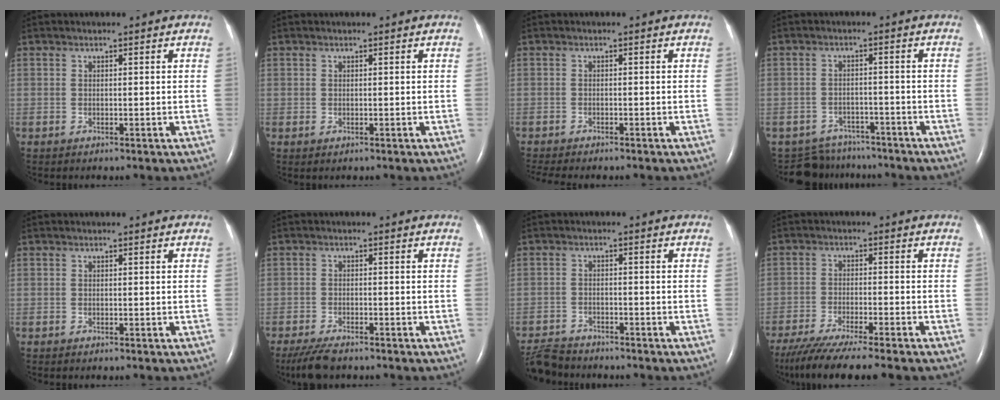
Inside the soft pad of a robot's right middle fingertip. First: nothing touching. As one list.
[{"total": 0.0}, {"total": 7.0, "force": [-6.0, 1.4, 3.2], "torque": [-0.044, -0.005, -0.084]}, {"total": 6.9, "force": [-6.3, 2.7, -0.9], "torque": [0.012, 0.015, -0.087]}, {"total": 0.0}, {"total": 5.1, "force": [-4.2, 1.2, 2.7], "torque": [-0.055, -0.014, -0.071]}, {"total": 6.5, "force": [-6.3, 1.5, 0.9], "torque": [-0.022, -0.011, -0.110]}, {"total": 11.7, "force": [-9.9, -0.3, 6.3], "torque": [-0.092, -0.033, -0.156]}]